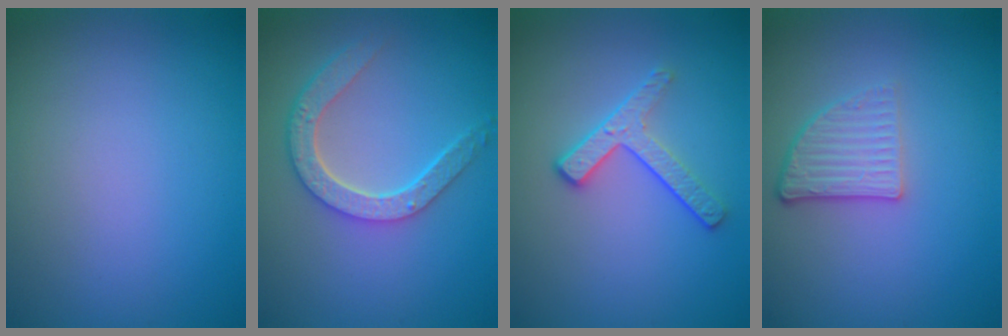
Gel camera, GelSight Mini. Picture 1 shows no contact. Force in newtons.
{"total": 4.4, "press": 3.5, "slide": 2.7}
{"total": 2.8, "press": 2.4, "slide": 1.4}
{"total": 3.0, "press": 2.3, "slide": 1.8}